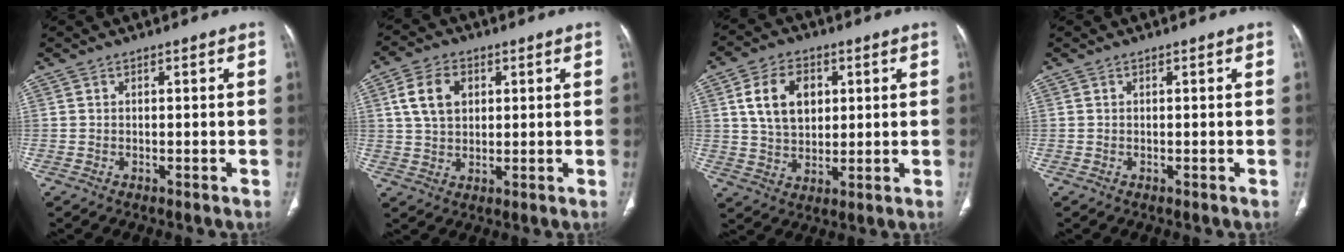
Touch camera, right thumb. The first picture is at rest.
{"total": 8.1, "force": [2.5, 5.6, 5.2], "torque": [-0.081, -0.002, 0.046]}
{"total": 10.8, "force": [3.1, 7.4, 7.2], "torque": [-0.101, -0.007, 0.059]}
{"total": 0.0}